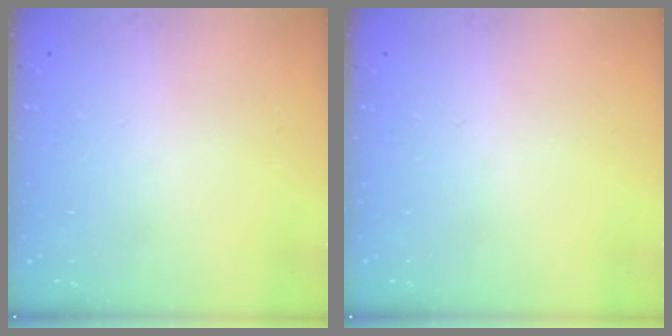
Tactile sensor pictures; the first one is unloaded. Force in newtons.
{"total": 0.0}